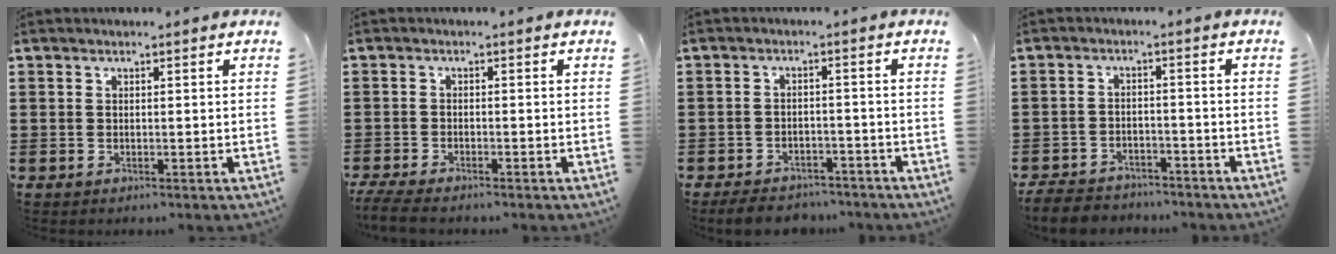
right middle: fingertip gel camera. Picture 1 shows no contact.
{"total": 2.6, "force": [-2.4, 0.2, 1.0], "torque": [-0.031, -0.005, -0.052]}
{"total": 3.7, "force": [-3.6, 0.9, 0.4], "torque": [-0.008, 0.005, -0.073]}
{"total": 4.9, "force": [-4.8, 1.1, 0.6], "torque": [-0.020, 0.007, -0.100]}